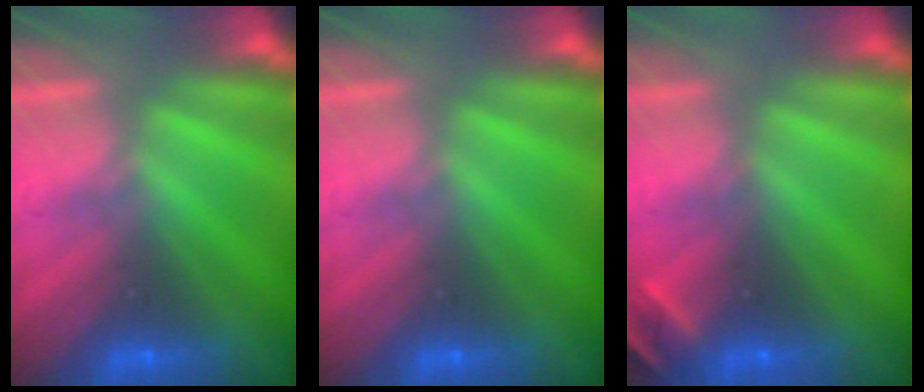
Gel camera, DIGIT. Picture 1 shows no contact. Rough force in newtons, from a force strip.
{"total": 0.0}
{"total": 2.0}